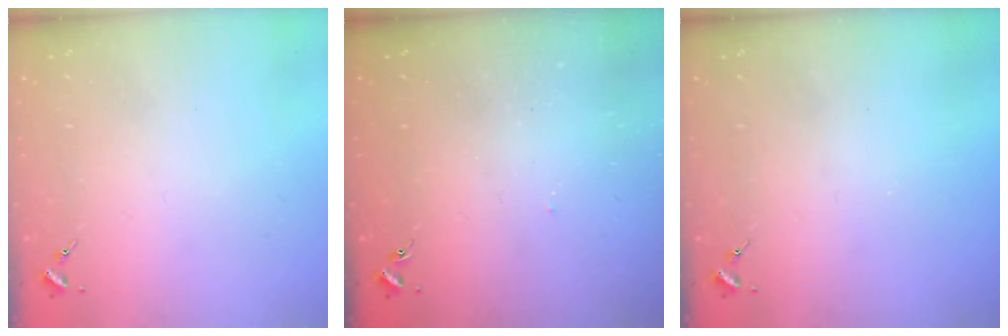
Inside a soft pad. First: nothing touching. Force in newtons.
{"total": 2.7, "press": 2.7, "slide": 0.1}
{"total": 0.0}